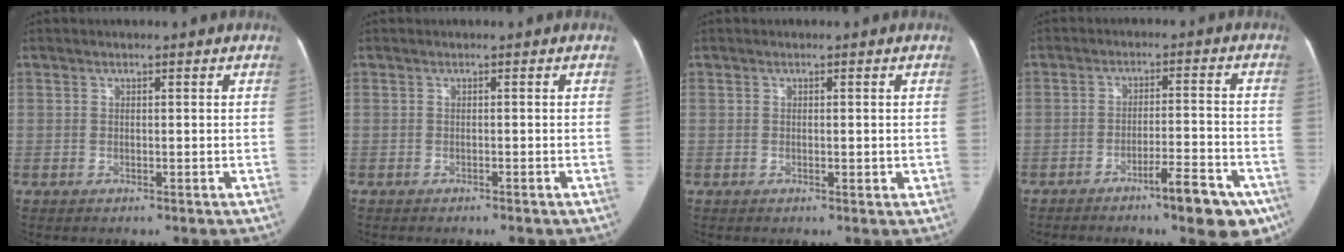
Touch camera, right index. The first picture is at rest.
{"total": 0.8, "force": [-0.7, 0.1, 0.4], "torque": [-0.008, -0.002, -0.009]}
{"total": 1.1, "force": [0.0, 0.5, 1.0], "torque": [-0.015, -0.002, 0.001]}
{"total": 9.4, "force": [-6.1, 1.6, 7.0], "torque": [-0.081, 0.009, -0.084]}